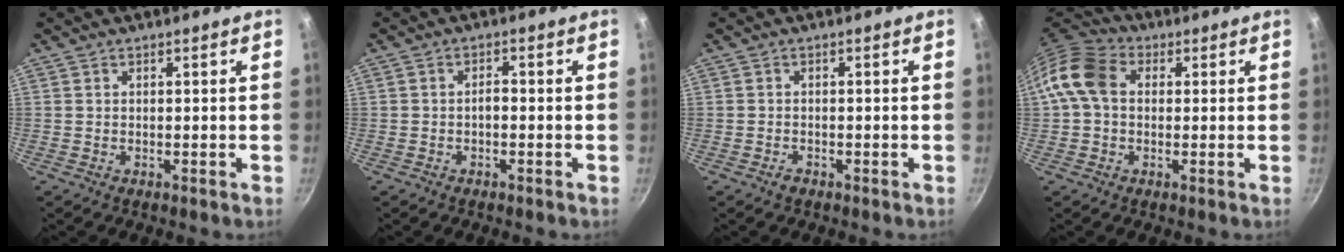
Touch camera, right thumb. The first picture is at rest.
{"total": 1.6, "force": [-0.6, 0.8, 1.2], "torque": [-0.014, 0.013, -0.011]}
{"total": 1.1, "force": [-0.8, 0.6, 0.5], "torque": [-0.010, 0.008, -0.015]}
{"total": 9.4, "force": [1.1, 7.1, 6.1], "torque": [-0.097, 0.022, 0.001]}